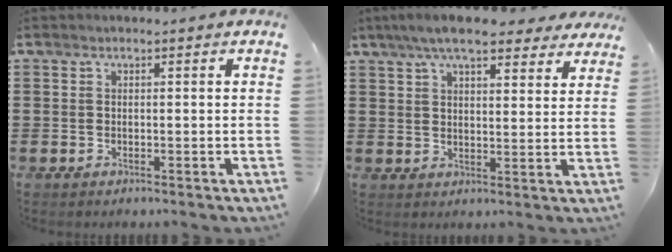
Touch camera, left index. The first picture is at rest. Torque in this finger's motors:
{"motor_torque": [2.14, 0.00, 0.99, 0.21]}